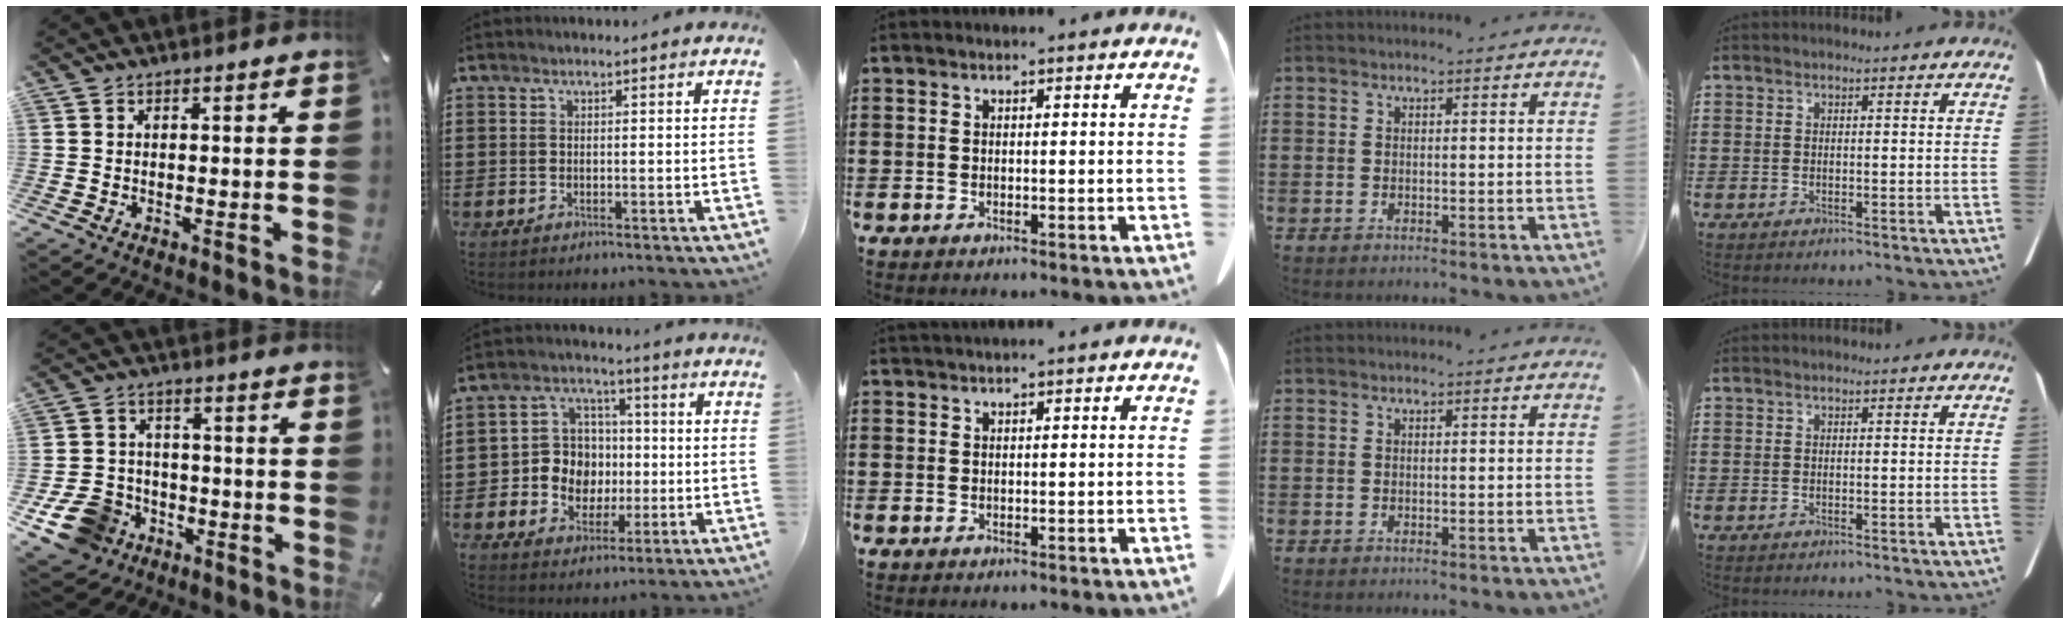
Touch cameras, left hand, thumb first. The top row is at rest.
{"thumb": {"total": 11.2, "force": [-5.2, 9.1, 3.9], "torque": [-0.091, 0.032, -0.092]}, "index": {"total": 7.7, "force": [-0.5, 7.3, 2.3], "torque": [-0.068, 0.013, -0.006]}, "middle": {"total": 0.6, "force": [0.6, -0.1, 0.1], "torque": [-0.003, -0.002, 0.012]}}